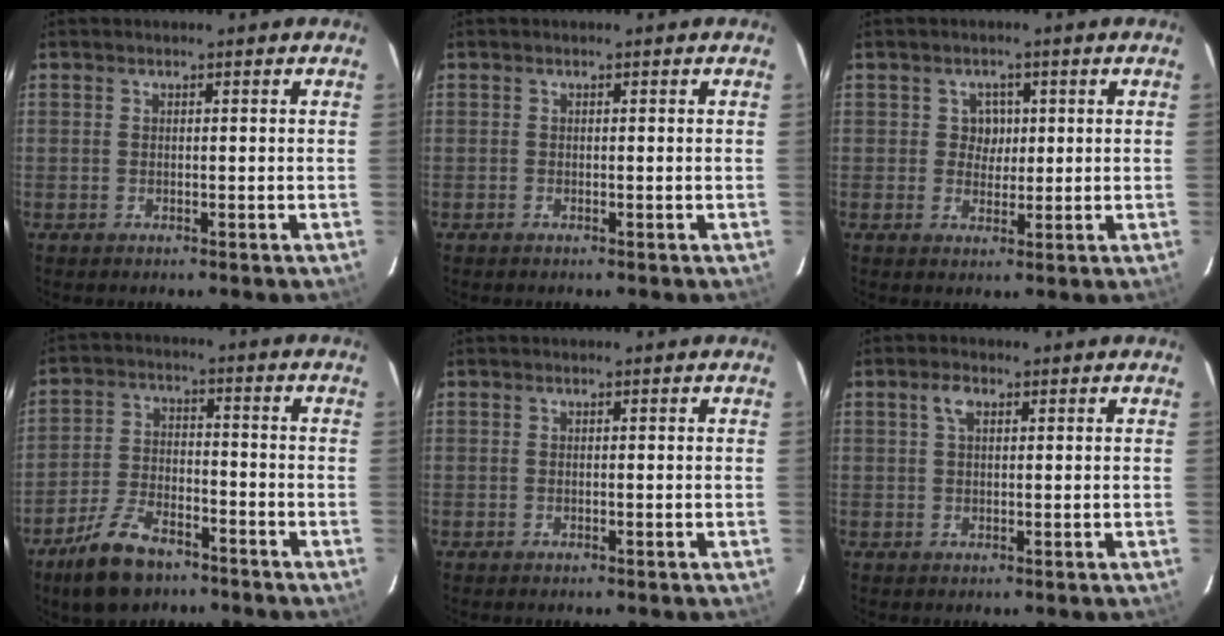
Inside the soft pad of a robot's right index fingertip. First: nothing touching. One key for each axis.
{"total": 0.0}
{"total": 2.9, "fx": 0.5, "fy": 2.9, "fz": 0.5, "tx": -0.004, "ty": 0.013, "tz": 0.008}
{"total": 10.9, "fx": -7.8, "fy": 4.9, "fz": 5.9, "tx": -0.137, "ty": -0.001, "tz": -0.139}
{"total": 0.0}
{"total": 2.4, "fx": 1.0, "fy": 1.2, "fz": 1.8, "tx": -0.036, "ty": 0.008, "tz": 0.019}